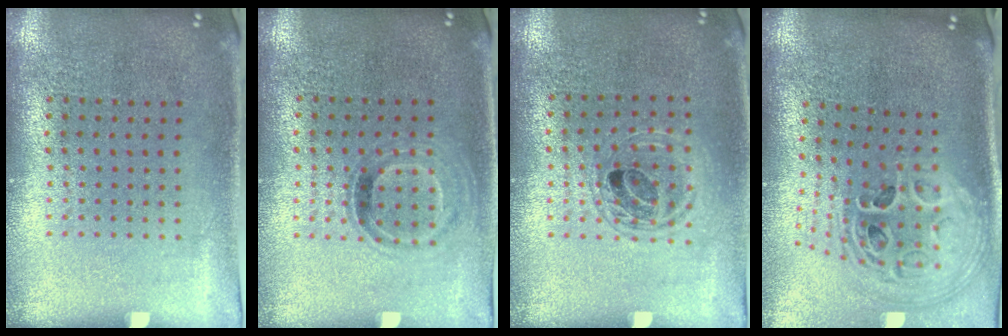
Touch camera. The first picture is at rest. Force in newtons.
{"total": 0.9, "press": 0.8, "slide": 0.4}
{"total": 1.2, "press": 1.1, "slide": 0.5}
{"total": 3.0, "press": 2.0, "slide": 2.2}